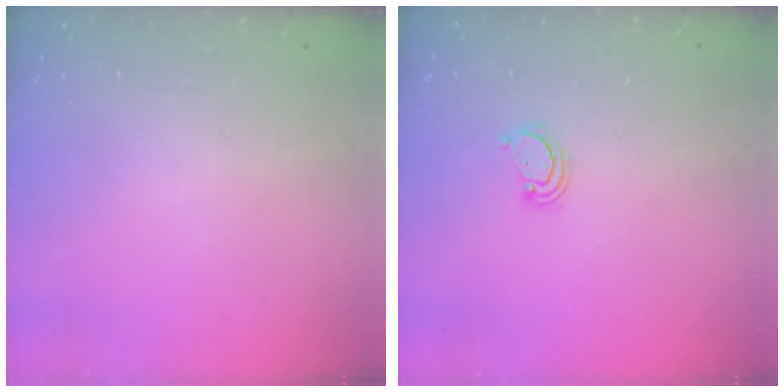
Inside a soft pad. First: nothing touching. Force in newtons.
{"total": 2.6, "press": 2.6, "slide": 0.3}